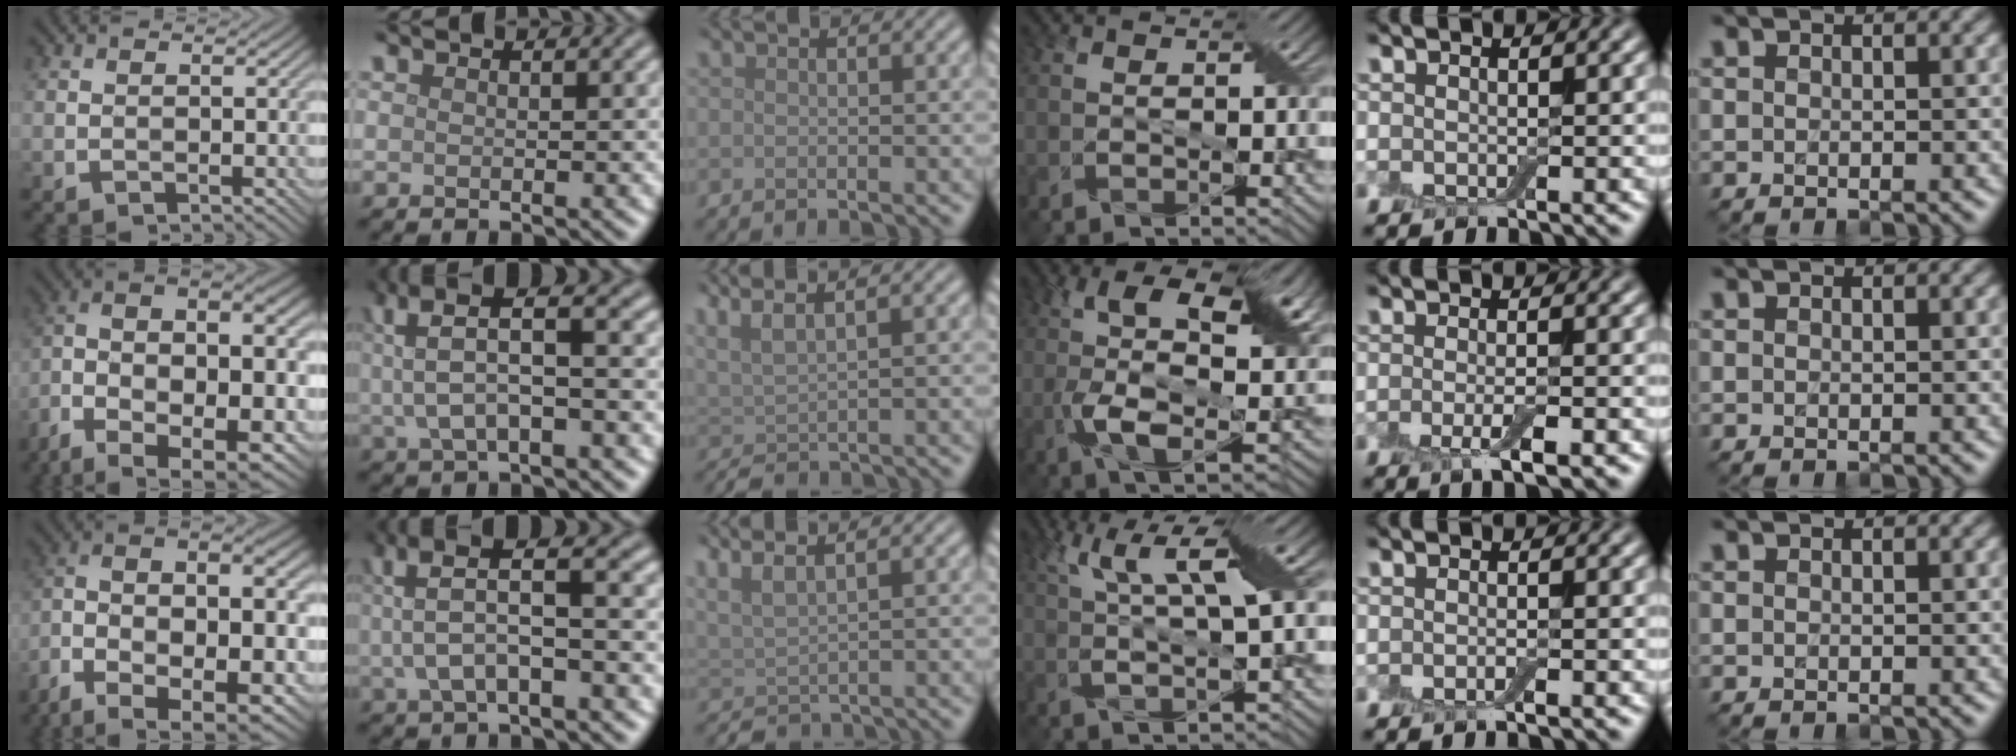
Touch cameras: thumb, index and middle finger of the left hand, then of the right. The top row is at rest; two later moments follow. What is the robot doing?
{"motion": "extract", "object": "backpack"}